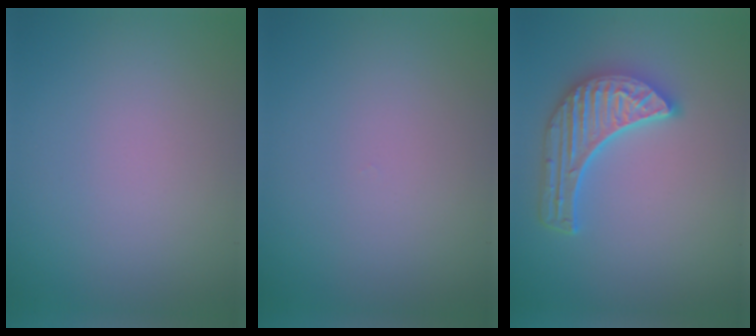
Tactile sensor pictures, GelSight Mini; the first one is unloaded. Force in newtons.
{"total": 0.0}
{"total": 5.4, "press": 4.5, "slide": 3.0}